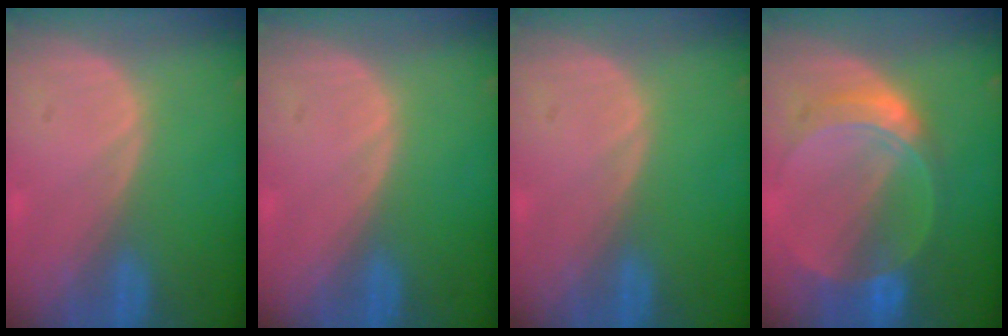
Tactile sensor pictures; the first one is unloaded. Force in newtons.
{"total": 0.0}
{"total": 0.0}
{"total": 7.3, "press": 6.5, "slide": 3.4}